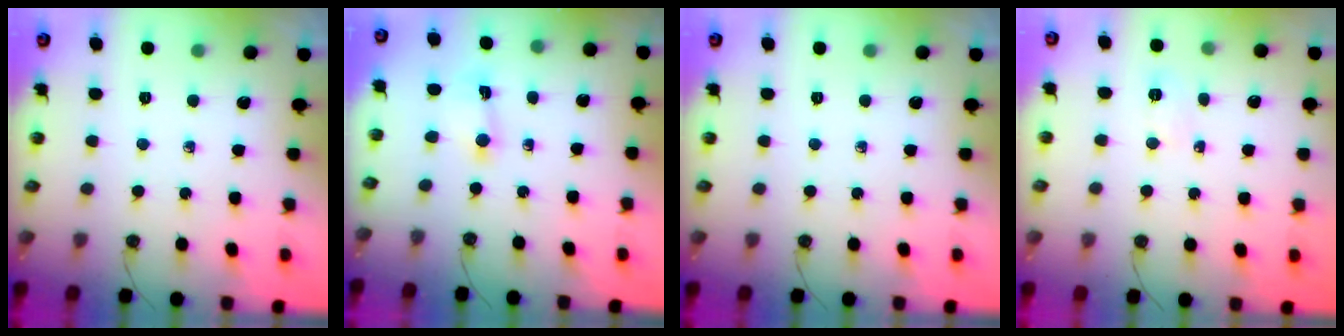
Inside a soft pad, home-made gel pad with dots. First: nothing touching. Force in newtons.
{"total": 1.5, "press": 1.5, "slide": 0.2}
{"total": 0.0}
{"total": 3.4, "press": 3.2, "slide": 0.9}